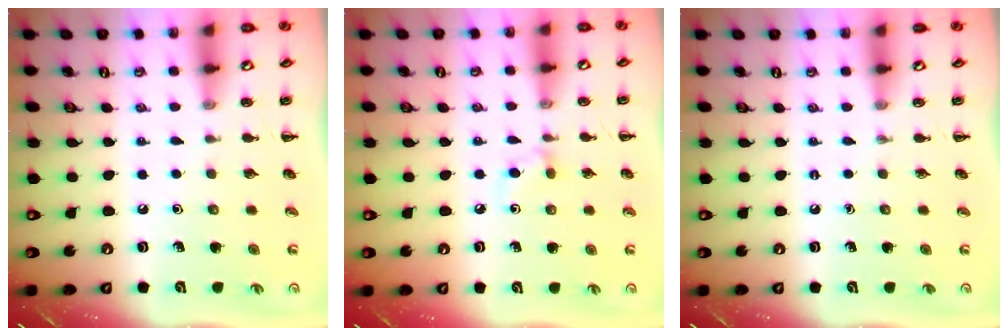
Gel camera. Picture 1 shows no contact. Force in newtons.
{"total": 5.5, "press": 5.2, "slide": 1.9}
{"total": 0.0}